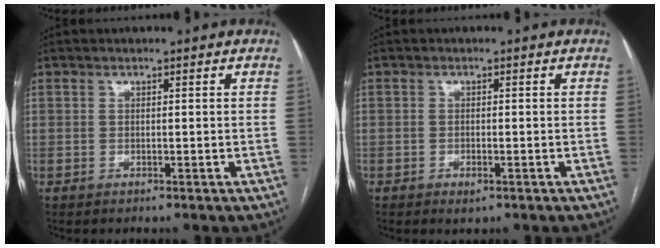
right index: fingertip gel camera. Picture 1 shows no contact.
{"total": 1.6, "force": [-0.9, 0.7, 1.1], "torque": [-0.016, 0.000, -0.007]}